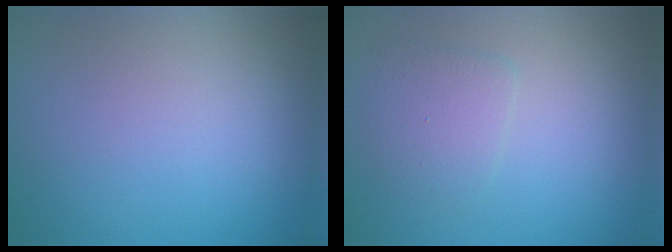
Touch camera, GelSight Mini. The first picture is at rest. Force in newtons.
{"total": 2.3, "press": 2.3, "slide": 0.1}